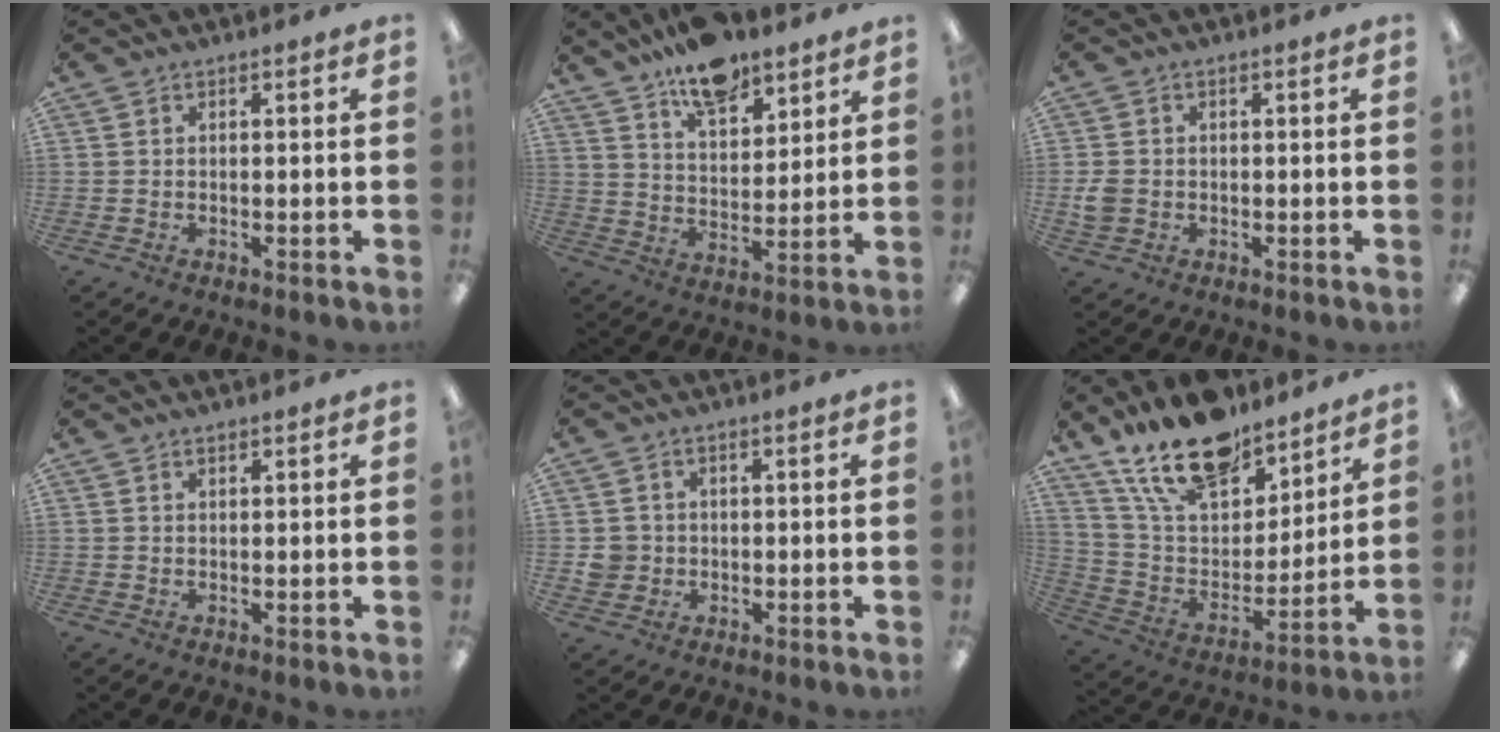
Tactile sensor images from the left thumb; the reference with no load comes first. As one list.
[{"total": 11.8, "force": [9.5, 5.0, 5.0], "torque": [-0.078, -0.053, 0.170]}, {"total": 3.3, "force": [-0.5, 2.8, 1.7], "torque": [-0.018, 0.003, -0.008]}, {"total": 0.8, "force": [0.8, 0.2, 0.2], "torque": [-0.005, -0.001, 0.015]}, {"total": 3.6, "force": [-0.1, 3.5, 0.7], "torque": [-0.009, 0.005, -0.002]}, {"total": 20.1, "force": [15.4, 8.9, 9.4], "torque": [-0.177, -0.089, 0.274]}]